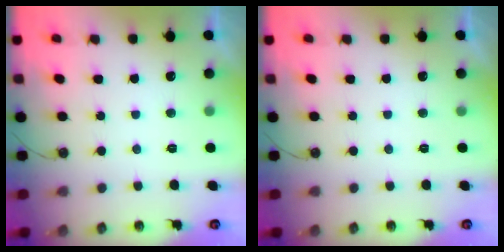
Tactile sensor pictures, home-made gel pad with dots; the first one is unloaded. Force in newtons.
{"total": 0.0}